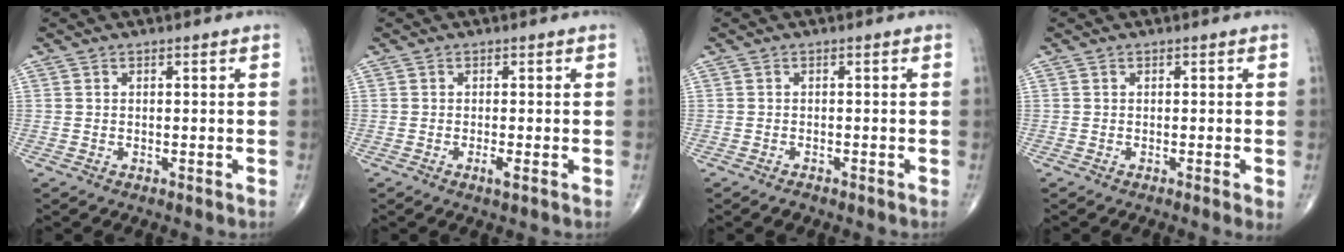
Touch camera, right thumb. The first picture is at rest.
{"total": 1.4, "force": [-0.6, 0.0, 1.3], "torque": [-0.025, -0.005, -0.013]}
{"total": 1.1, "force": [-1.0, 0.4, 0.4], "torque": [-0.009, 0.007, -0.013]}
{"total": 1.5, "force": [-0.4, 0.0, 1.4], "torque": [-0.027, -0.007, -0.007]}